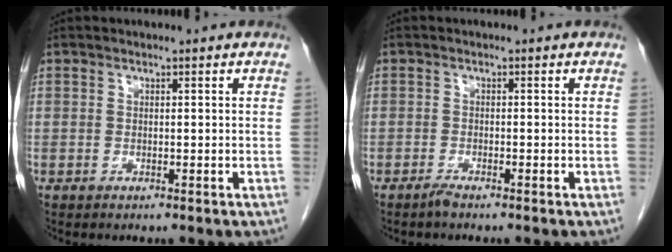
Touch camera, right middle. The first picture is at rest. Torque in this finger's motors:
{"motor_torque": [-0.18, 0.23, 0.00, -0.01]}